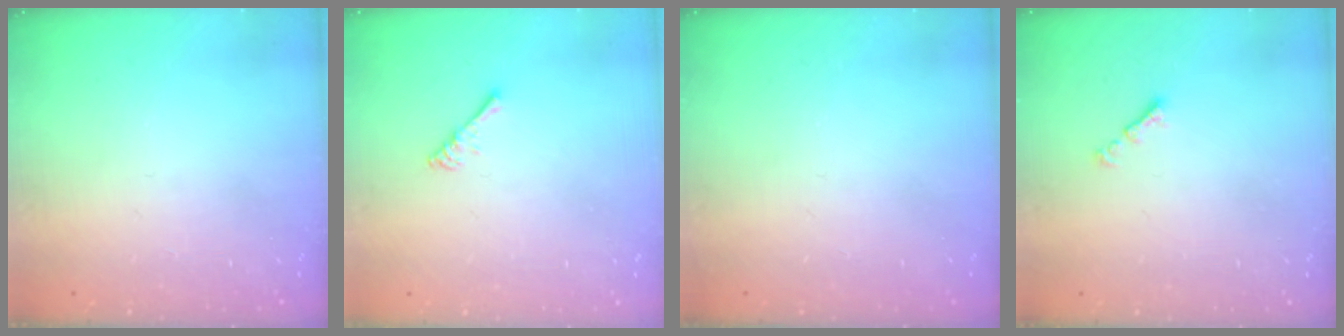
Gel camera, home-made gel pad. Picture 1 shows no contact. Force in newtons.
{"total": 2.4, "press": 2.4, "slide": 0.4}
{"total": 0.0}
{"total": 1.3, "press": 1.2, "slide": 0.5}